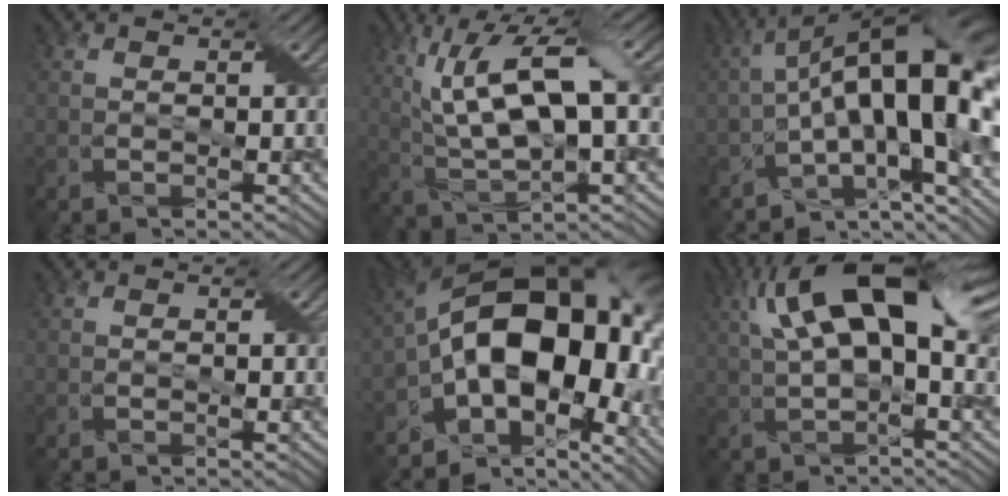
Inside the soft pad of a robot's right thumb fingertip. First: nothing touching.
{"total": 11.8, "force": [3.6, 3.5, 10.7], "torque": [-0.204, 0.014, 0.063]}
{"total": 16.9, "force": [-2.6, 6.9, 15.2], "torque": [-0.205, 0.015, -0.055]}
{"total": 0.0}
{"total": 18.2, "force": [-3.1, 11.5, 13.8], "torque": [-0.240, -0.019, -0.040]}
{"total": 12.5, "force": [4.3, 4.1, 11.0], "torque": [-0.202, 0.015, 0.074]}